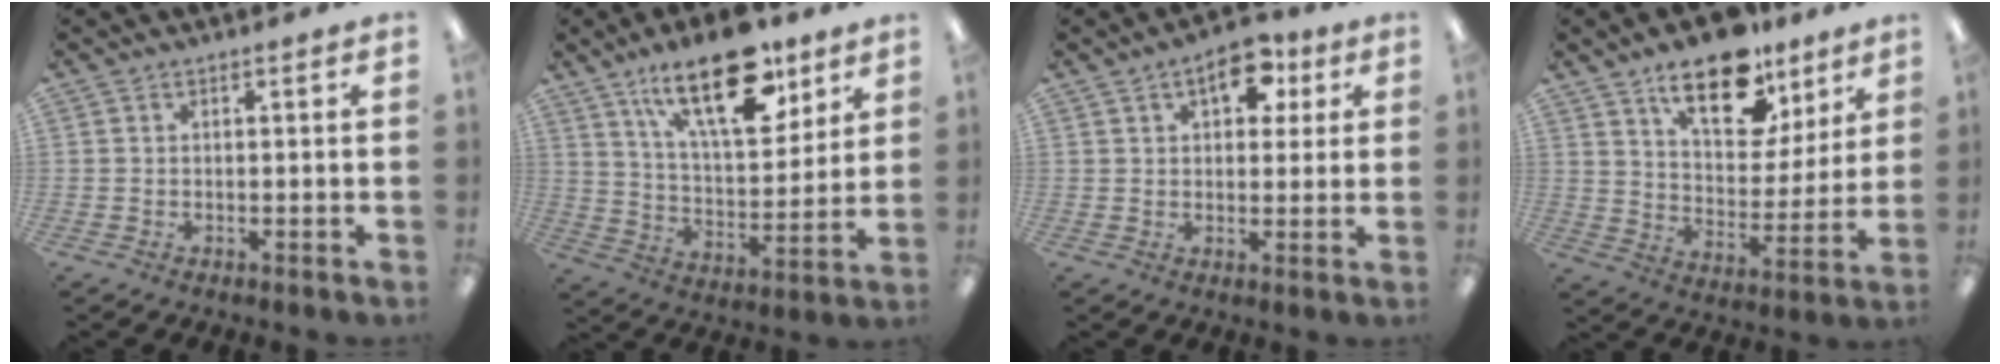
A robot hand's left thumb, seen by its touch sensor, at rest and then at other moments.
{"total": 21.7, "force": [13.2, 9.4, 14.4], "torque": [-0.226, -0.061, 0.218]}
{"total": 9.4, "force": [4.2, 5.2, 6.6], "torque": [-0.077, -0.009, 0.068]}
{"total": 18.1, "force": [12.0, 8.9, 10.1], "torque": [-0.149, -0.061, 0.207]}